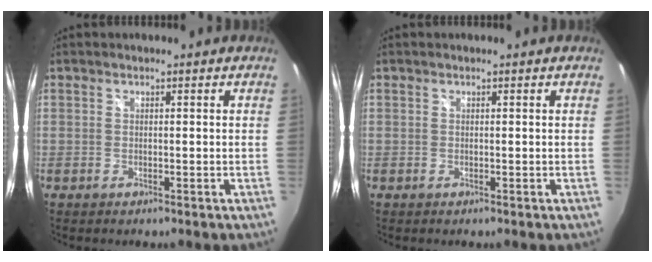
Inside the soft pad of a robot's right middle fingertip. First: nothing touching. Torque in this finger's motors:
{"motor_torque": [0.02, -0.25, 0.00, 0.00]}